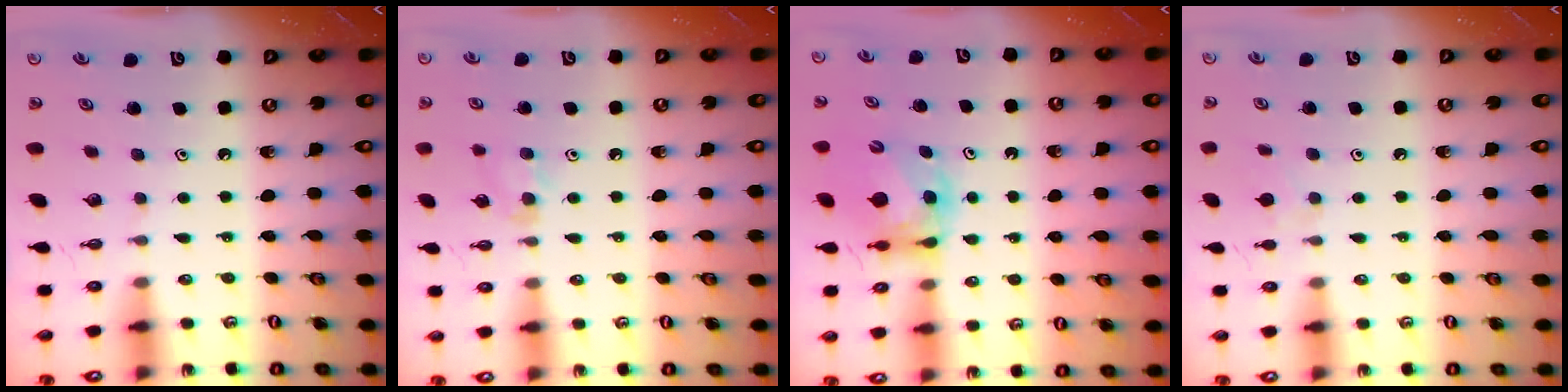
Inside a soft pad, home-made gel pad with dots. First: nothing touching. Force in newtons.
{"total": 5.6, "press": 5.5, "slide": 1.0}
{"total": 6.3, "press": 6.3, "slide": 0.7}
{"total": 4.7, "press": 4.7, "slide": 0.7}